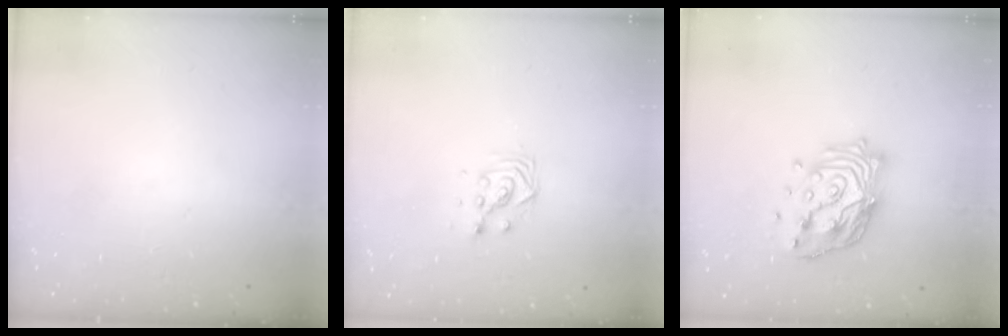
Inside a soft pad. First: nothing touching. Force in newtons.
{"total": 3.7, "press": 3.7, "slide": 0.3}
{"total": 16.7, "press": 16.7, "slide": 1.5}